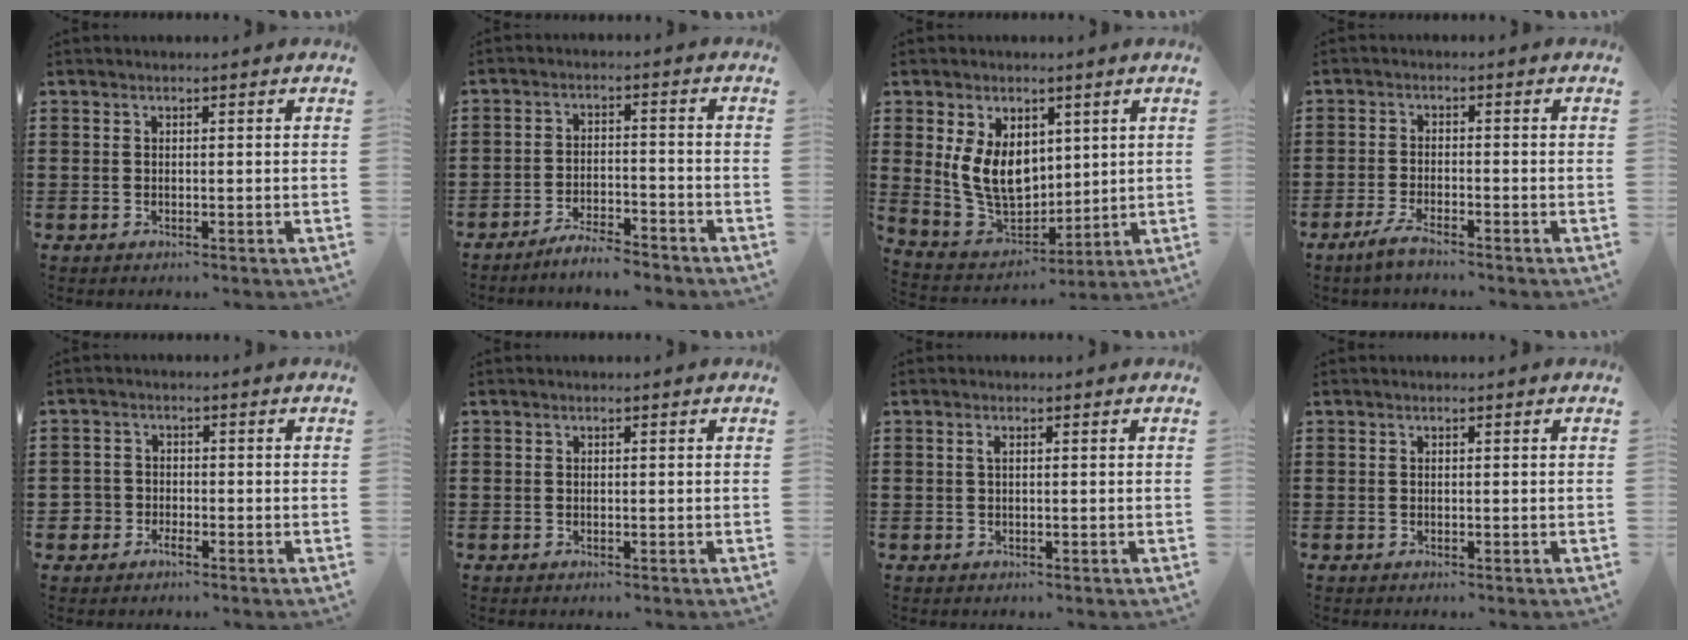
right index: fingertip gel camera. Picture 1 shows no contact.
{"total": 4.2, "force": [-4.1, 0.1, 1.0], "torque": [-0.019, 0.005, -0.083]}
{"total": 9.4, "force": [2.2, 6.8, 6.1], "torque": [-0.150, 0.002, 0.041]}
{"total": 2.9, "force": [-2.4, 0.3, 1.5], "torque": [-0.033, 0.002, -0.048]}
{"total": 2.5, "force": [-1.8, 1.6, 0.4], "torque": [-0.015, 0.002, -0.041]}
{"total": 0.0}
{"total": 0.7, "force": [0.1, 0.1, 0.7], "torque": [-0.014, 0.000, 0.002]}
{"total": 0.0}